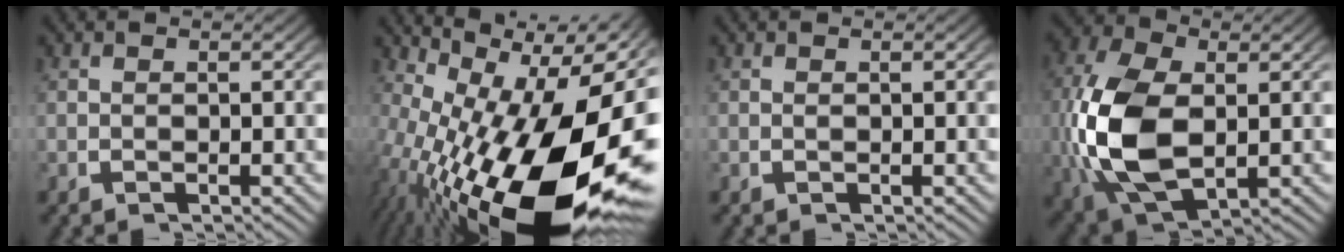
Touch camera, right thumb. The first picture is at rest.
{"total": 21.9, "force": [-3.8, 12.1, 17.9], "torque": [-0.318, -0.076, -0.012]}
{"total": 0.0}
{"total": 13.4, "force": [-1.0, 8.8, 10.0], "torque": [-0.260, -0.057, 0.013]}